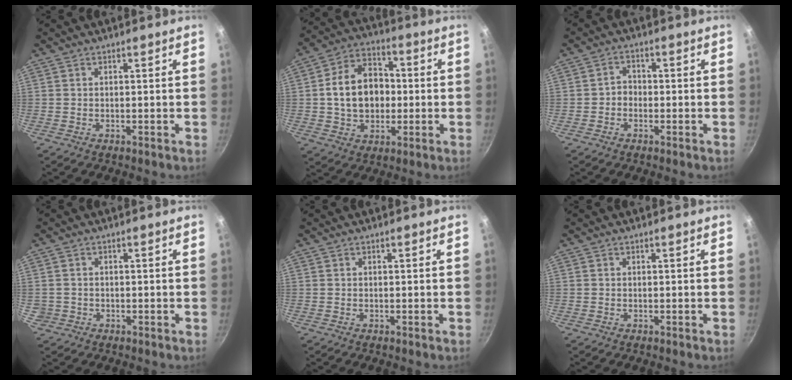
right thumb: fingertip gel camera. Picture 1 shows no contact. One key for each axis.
{"total": 14.2, "fx": 0.1, "fy": 10.7, "fz": 9.3, "tx": -0.126, "ty": 0.026, "tz": -0.002}
{"total": 2.7, "fx": -0.8, "fy": 2.3, "fz": 1.3, "tx": -0.006, "ty": 0.015, "tz": -0.016}
{"total": 2.1, "fx": -0.3, "fy": 2.1, "fz": 0.4, "tx": -0.002, "ty": 0.008, "tz": 0.001}
{"total": 0.0}
{"total": 0.0}